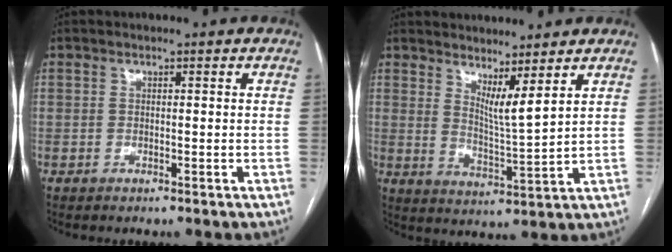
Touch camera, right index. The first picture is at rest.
{"total": 5.0, "force": [3.5, -0.4, 3.6], "torque": [-0.067, -0.027, 0.069]}